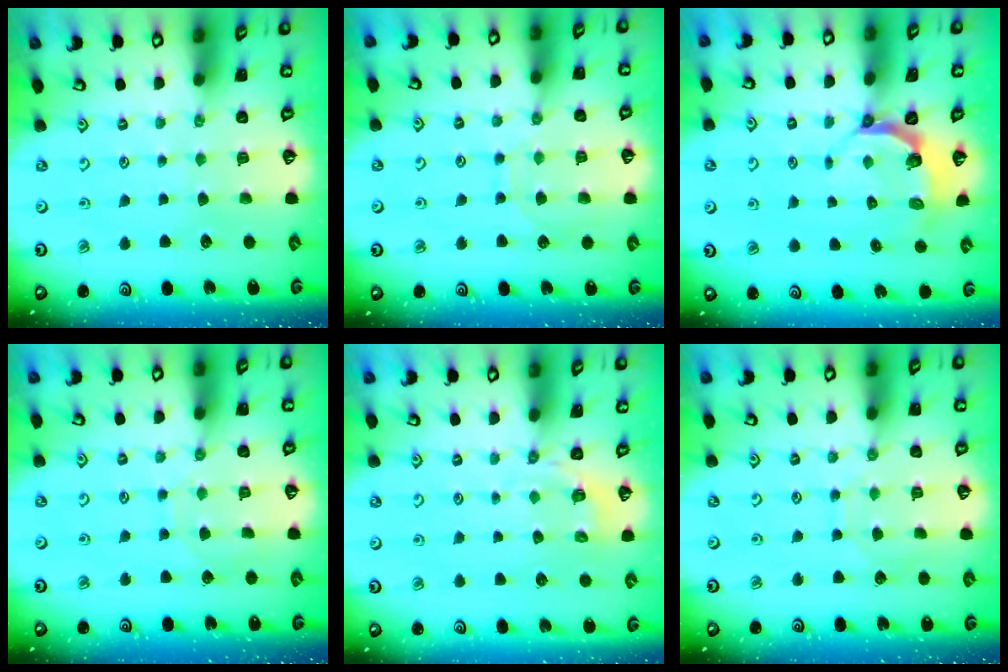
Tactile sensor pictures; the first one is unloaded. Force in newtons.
{"total": 7.3, "press": 7.3, "slide": 0.6}
{"total": 4.7, "press": 3.7, "slide": 2.8}
{"total": 5.8, "press": 5.8, "slide": 0.6}
{"total": 2.3, "press": 1.4, "slide": 1.8}
{"total": 7.1, "press": 7.1, "slide": 0.4}